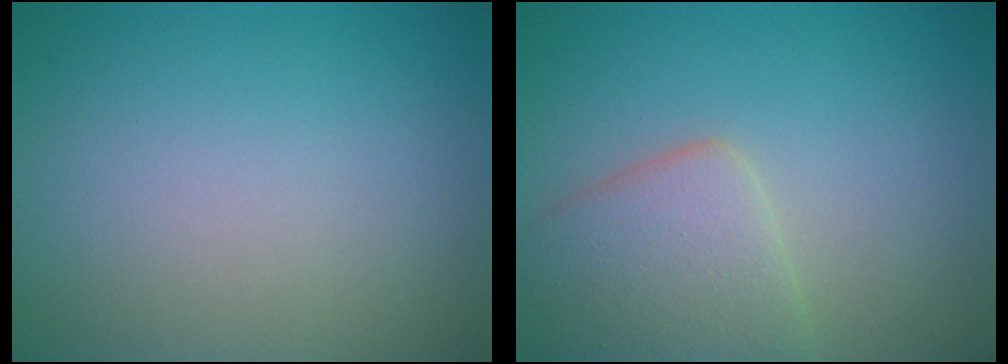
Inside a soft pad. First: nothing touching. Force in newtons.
{"total": 4.5, "press": 4.5, "slide": 0.2}